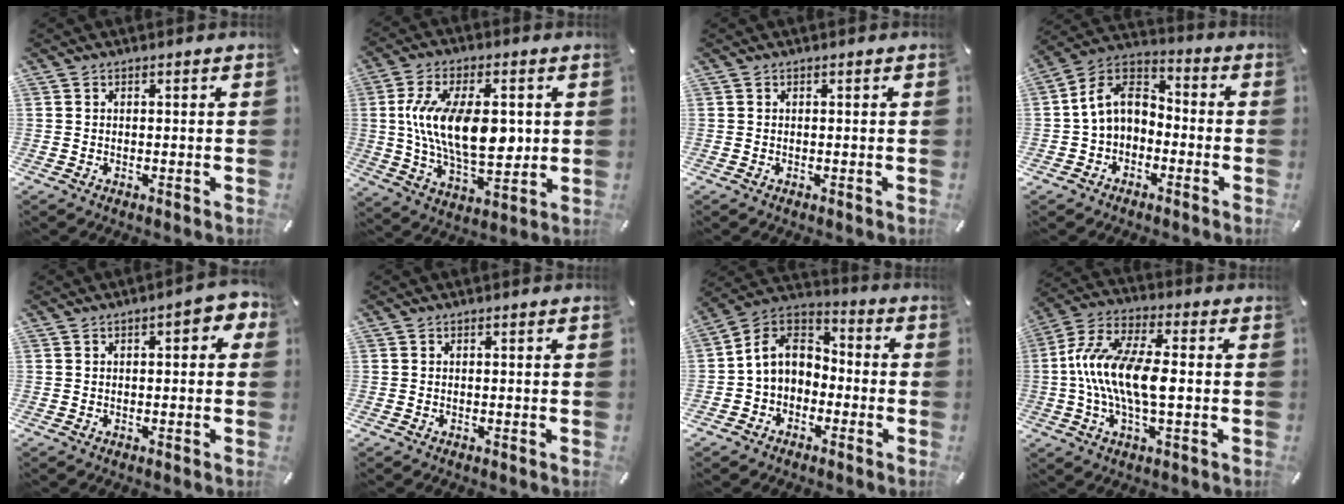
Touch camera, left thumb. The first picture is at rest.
{"total": 17.4, "force": [1.9, 8.9, 14.9], "torque": [-0.280, -0.004, 0.030]}
{"total": 0.0}
{"total": 9.8, "force": [-0.7, 7.7, 5.9], "torque": [-0.145, 0.013, -0.020]}
{"total": 5.2, "force": [0.8, 2.4, 4.6], "torque": [-0.061, 0.005, 0.009]}
{"total": 0.0}
{"total": 8.3, "force": [-0.5, 7.4, 3.7], "torque": [-0.099, 0.011, -0.013]}
{"total": 14.2, "force": [-1.2, 5.5, 13.0], "torque": [-0.270, -0.005, -0.025]}